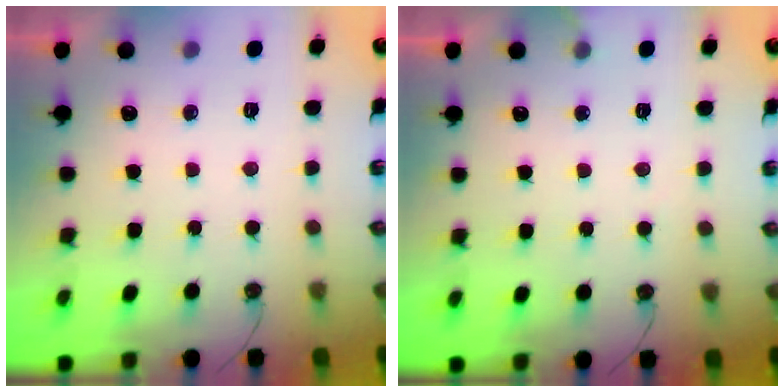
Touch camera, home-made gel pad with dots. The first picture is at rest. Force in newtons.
{"total": 4.3, "press": 4.3, "slide": 0.2}